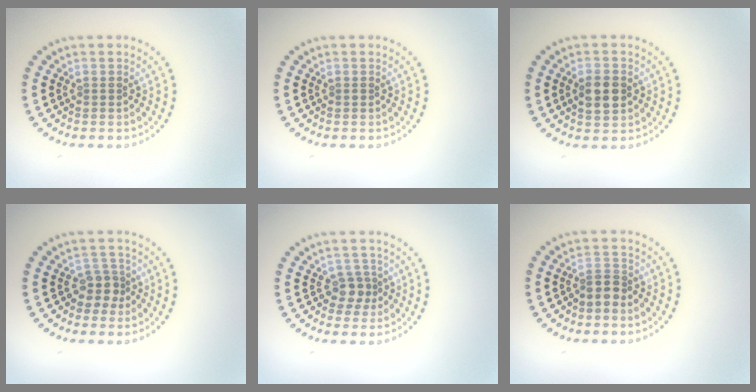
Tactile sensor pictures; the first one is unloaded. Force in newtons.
{"total": 0.0}
{"total": 2.9, "press": 2.9, "slide": 0.1}
{"total": 2.2, "press": 1.7, "slide": 1.4}
{"total": 1.9, "press": 1.5, "slide": 1.1}
{"total": 1.8, "press": 1.3, "slide": 1.2}